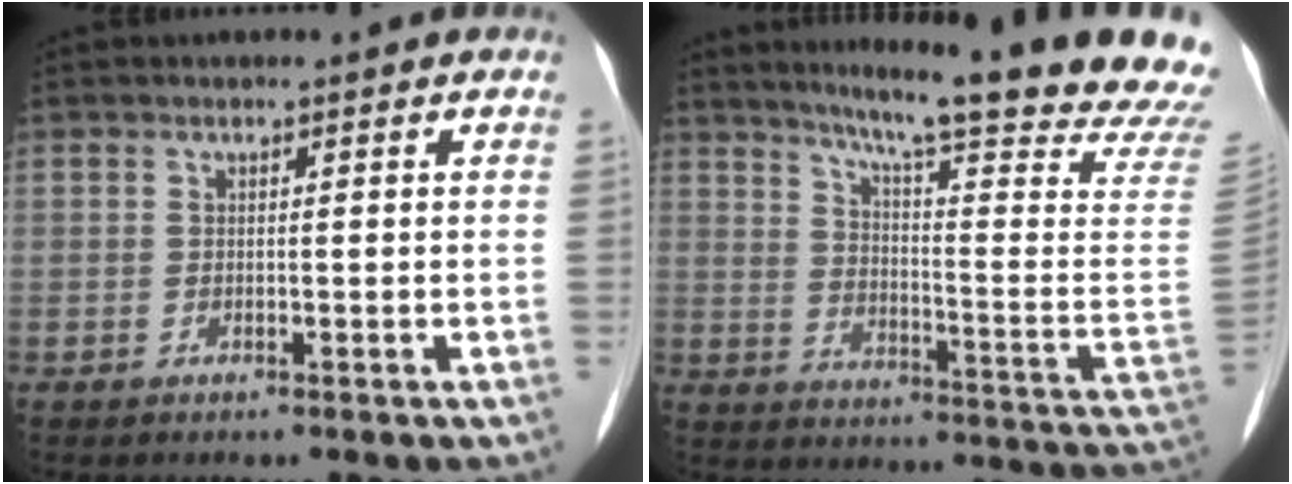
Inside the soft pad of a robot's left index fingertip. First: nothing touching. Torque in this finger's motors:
{"motor_torque": [0.90, -1.24, 0.20, 0.10]}